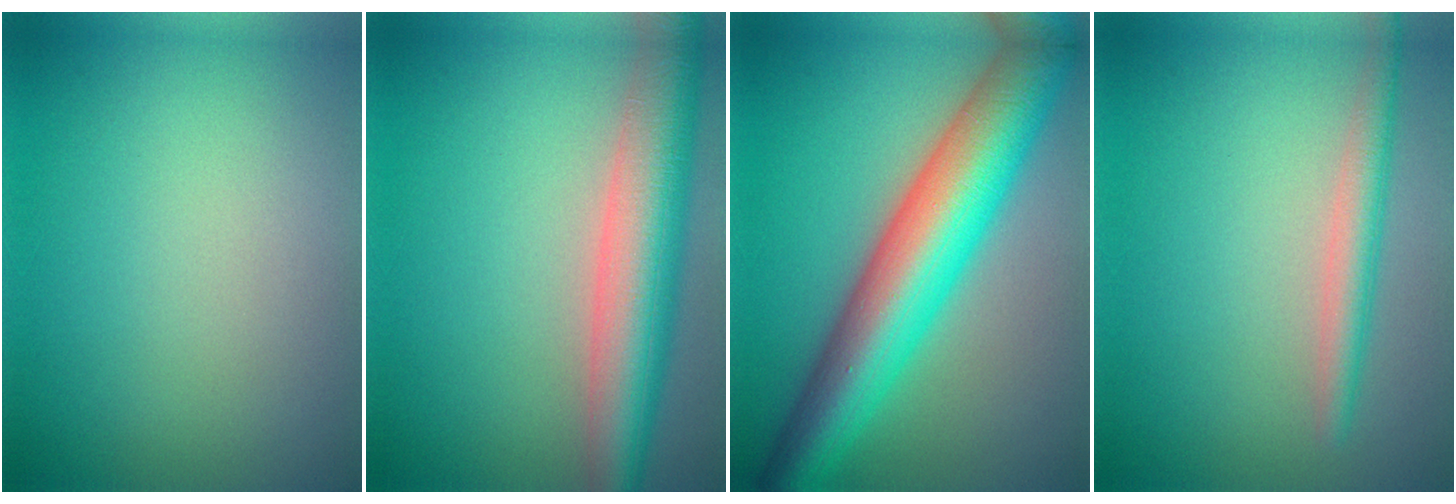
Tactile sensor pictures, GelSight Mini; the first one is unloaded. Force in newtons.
{"total": 8.1, "press": 8.1, "slide": 0.4}
{"total": 11.2, "press": 11.2, "slide": 0.1}
{"total": 2.7, "press": 2.7, "slide": 0.2}